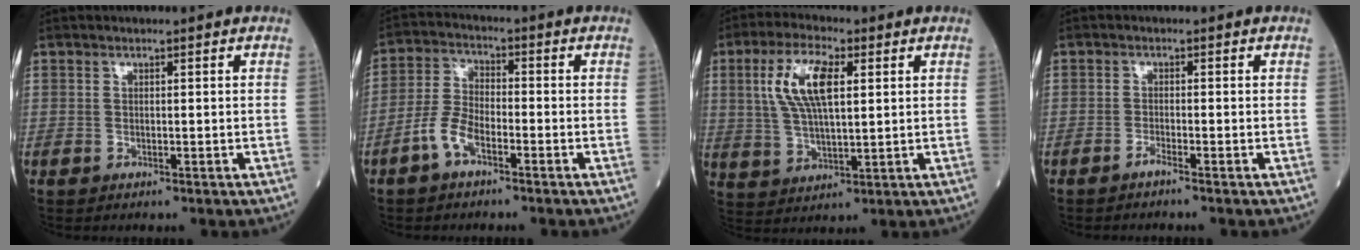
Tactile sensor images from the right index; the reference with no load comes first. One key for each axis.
{"total": 5.6, "fx": -3.1, "fy": 2.3, "fz": 4.1, "tx": -0.094, "ty": 0.008, "tz": -0.065}
{"total": 9.9, "fx": 2.9, "fy": 3.2, "fz": 8.9, "tx": -0.190, "ty": 0.013, "tz": 0.057}
{"total": 1.2, "fx": -1.0, "fy": -0.3, "fz": 0.5, "tx": -0.010, "ty": 0.001, "tz": -0.021}